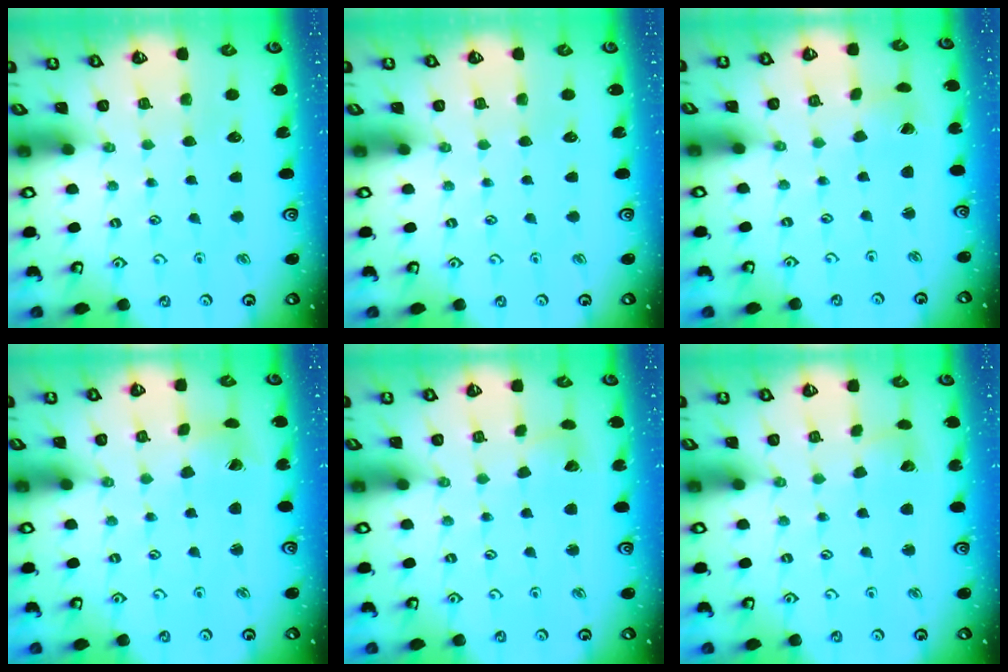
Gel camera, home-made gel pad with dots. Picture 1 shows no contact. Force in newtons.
{"total": 0.0}
{"total": 0.7, "press": 0.7, "slide": 0.1}
{"total": 1.6, "press": 1.5, "slide": 0.3}
{"total": 2.8, "press": 2.8, "slide": 0.4}
{"total": 2.8, "press": 2.8, "slide": 0.4}